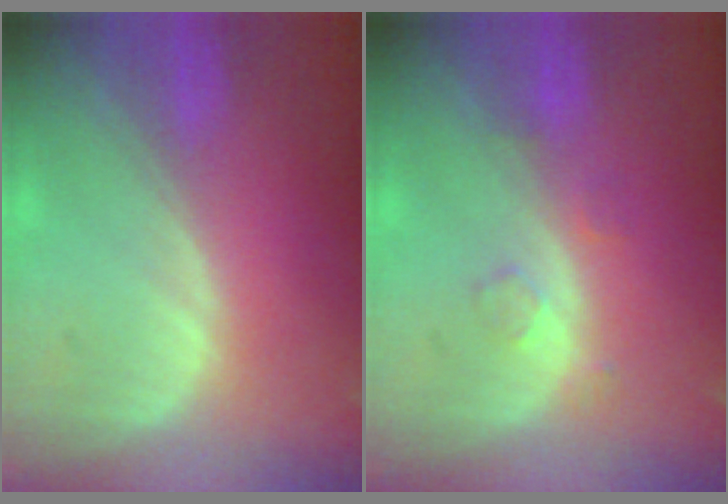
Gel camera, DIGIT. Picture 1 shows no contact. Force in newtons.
{"total": 2.1, "press": 2.1, "slide": 0.2}